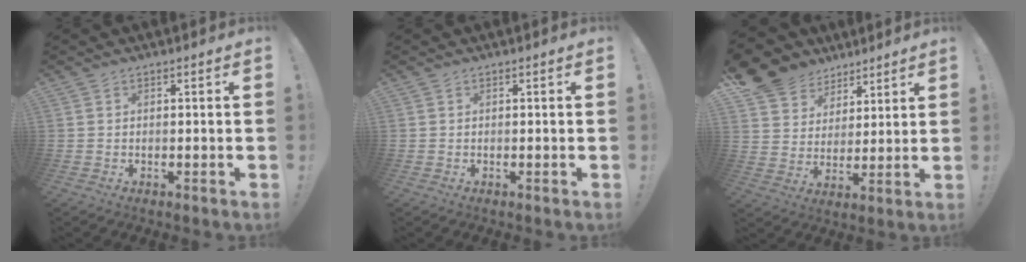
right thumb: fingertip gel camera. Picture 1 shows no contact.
{"total": 0.0}
{"total": 10.9, "force": [7.5, 7.7, 1.7], "torque": [-0.034, -0.055, 0.152]}